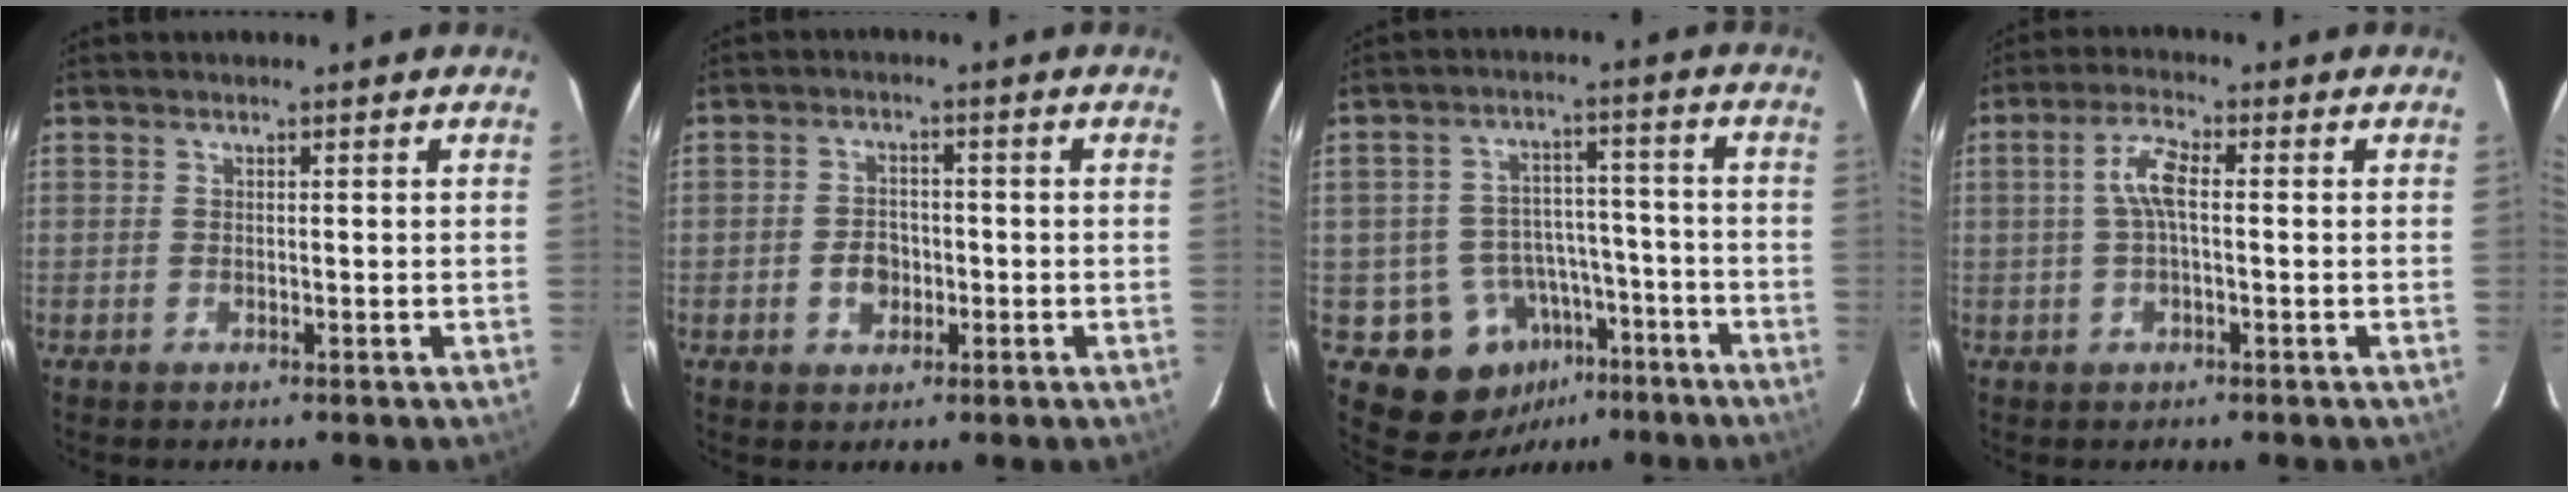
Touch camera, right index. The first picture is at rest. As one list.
[{"total": 4.3, "force": [-1.2, 3.3, 2.5], "torque": [-0.047, 0.009, -0.015]}, {"total": 11.9, "force": [-6.5, 9.3, 3.7], "torque": [-0.078, 0.040, -0.073]}, {"total": 4.7, "force": [0.1, 1.3, 4.5], "torque": [-0.093, 0.012, 0.002]}]